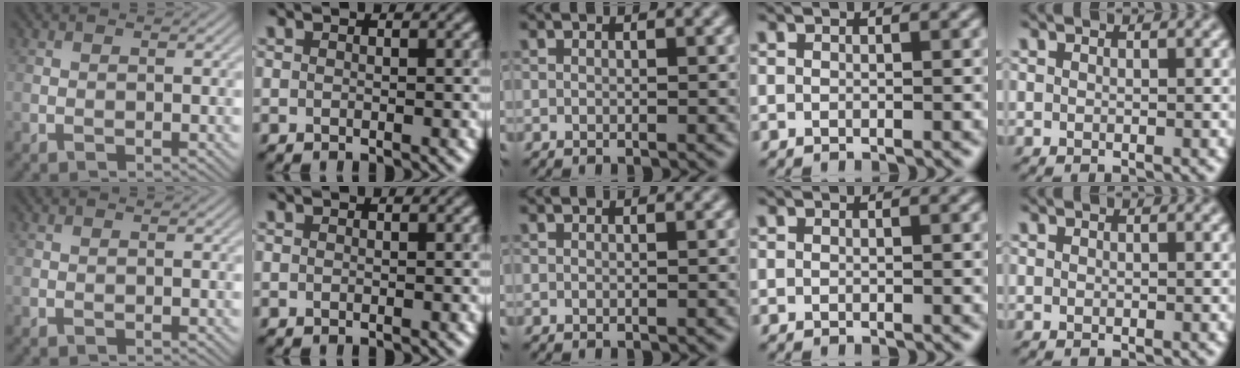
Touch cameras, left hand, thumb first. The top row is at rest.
{}